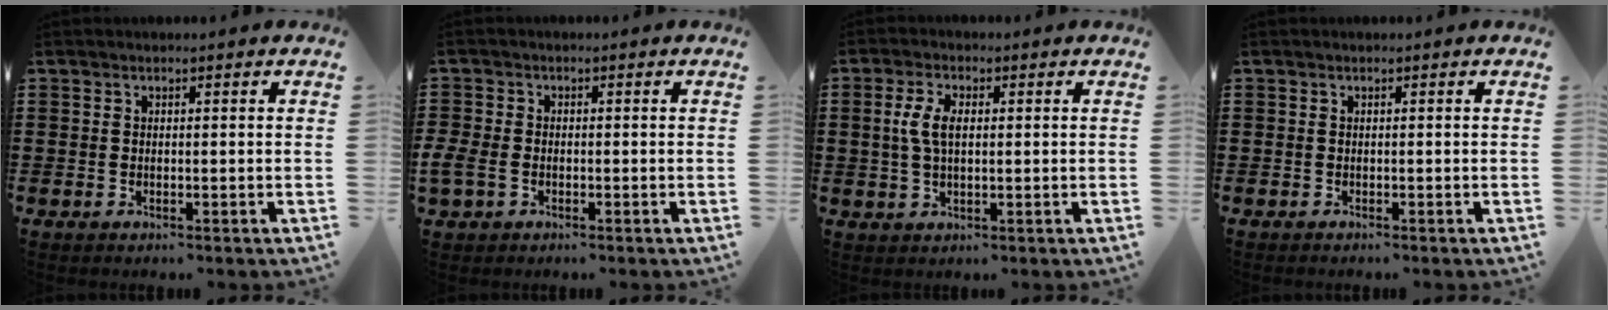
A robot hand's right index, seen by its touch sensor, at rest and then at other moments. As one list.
[{"total": 2.5, "force": [-1.2, 1.7, 1.5], "torque": [-0.050, -0.009, -0.027]}, {"total": 4.6, "force": [0.5, 2.3, 4.0], "torque": [-0.096, 0.005, 0.002]}, {"total": 0.0}]